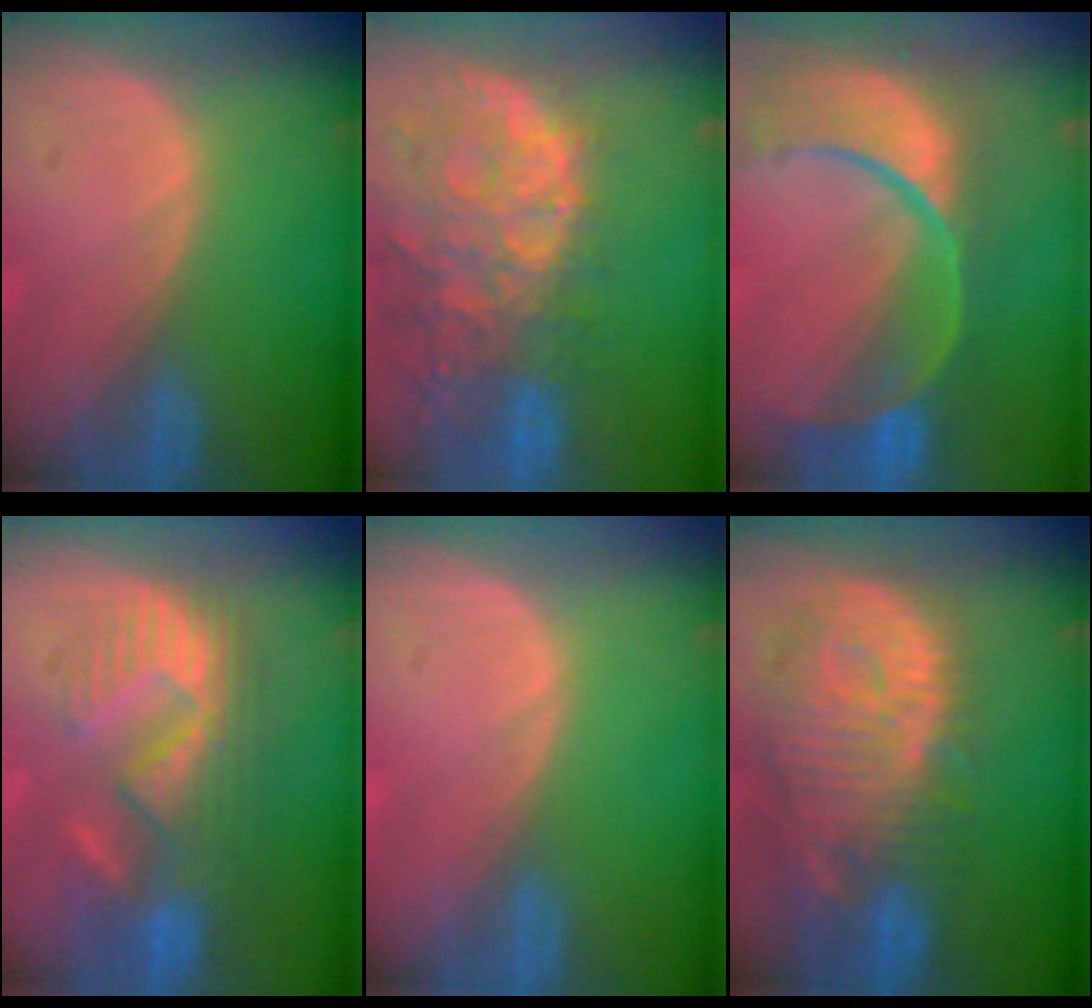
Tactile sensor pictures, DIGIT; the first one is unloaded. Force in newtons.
{"total": 13.7, "press": 11.0, "slide": 8.1}
{"total": 13.2, "press": 10.7, "slide": 7.9}
{"total": 9.8, "press": 9.5, "slide": 2.5}
{"total": 0.0}
{"total": 12.8, "press": 11.4, "slide": 5.9}